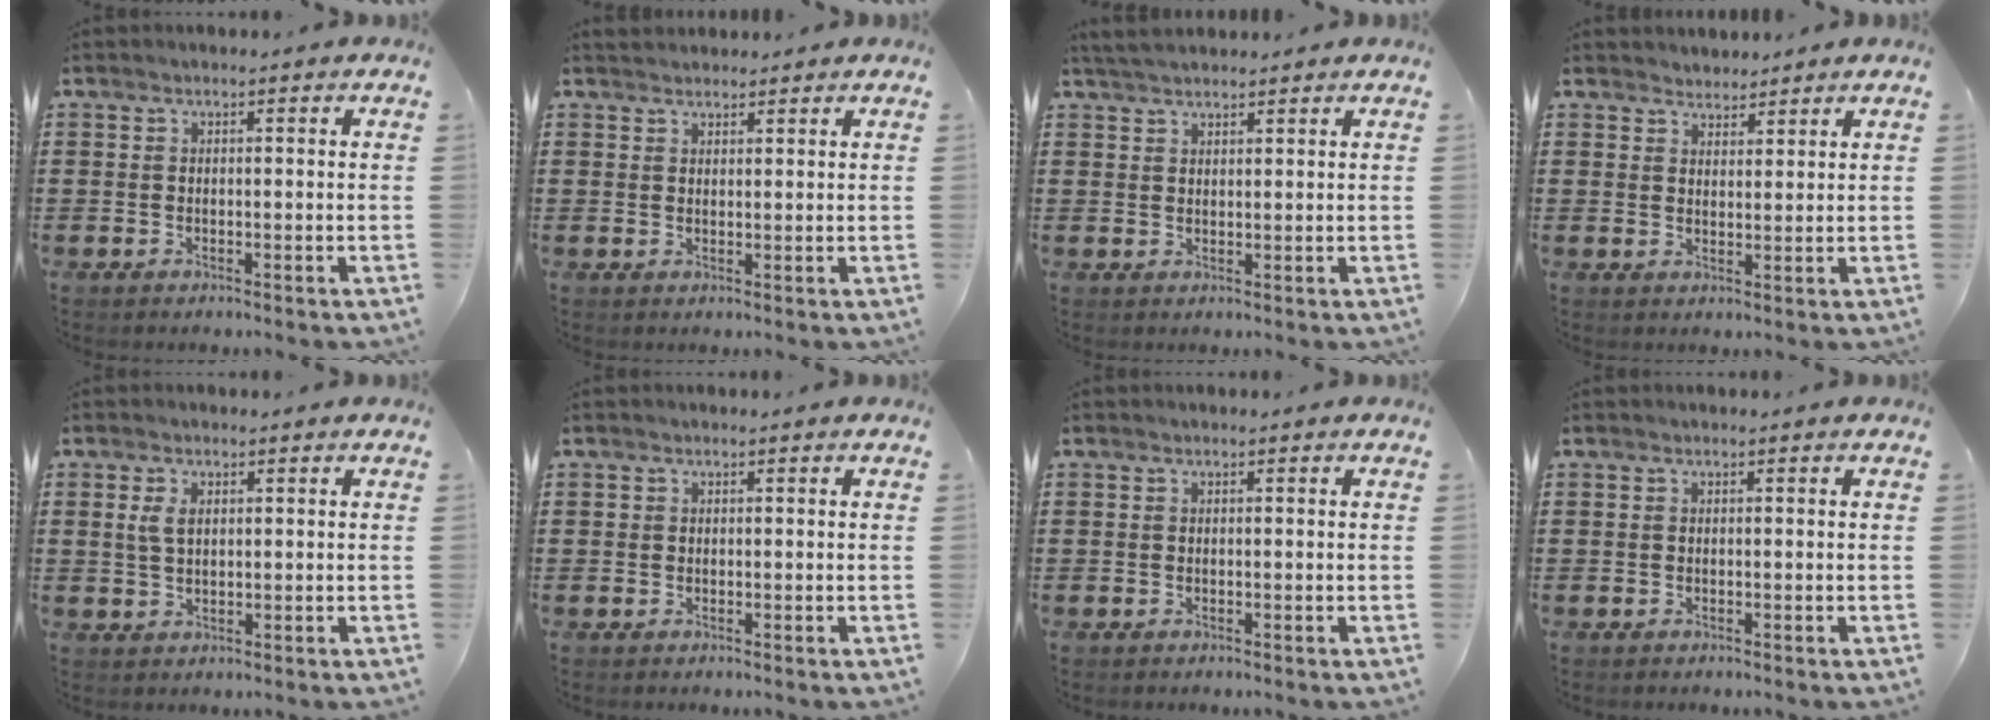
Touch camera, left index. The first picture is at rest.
{"total": 1.6, "force": [1.5, 0.5, 0.0], "torque": [-0.003, 0.002, 0.031]}
{"total": 2.9, "force": [2.7, 0.6, 1.0], "torque": [-0.026, 0.002, 0.052]}
{"total": 2.4, "force": [2.3, 0.7, -0.5], "torque": [0.001, 0.000, 0.044]}
{"total": 2.9, "force": [0.9, 1.6, 2.3], "torque": [-0.052, 0.008, 0.015]}
{"total": 0.6, "force": [0.1, 0.6, 0.1], "torque": [-0.004, 0.005, 0.002]}
{"total": 0.0}
{"total": 0.0}